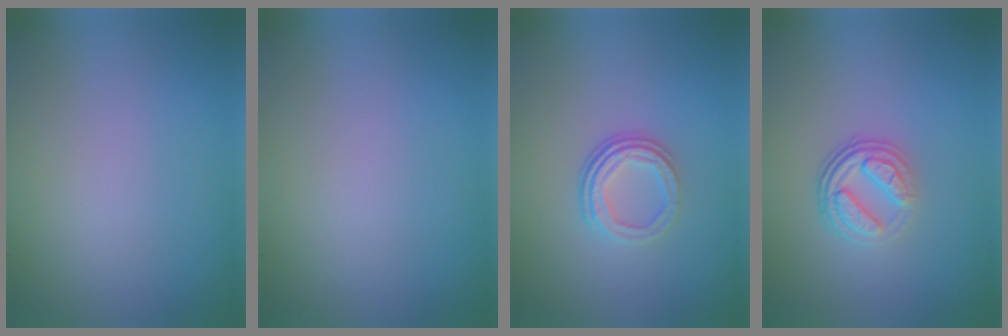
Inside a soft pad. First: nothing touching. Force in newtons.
{"total": 0.0}
{"total": 3.4, "press": 2.5, "slide": 2.3}
{"total": 3.9, "press": 2.8, "slide": 2.7}